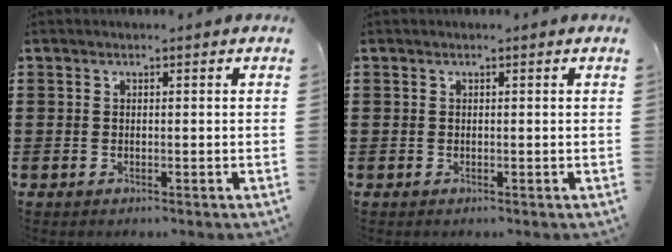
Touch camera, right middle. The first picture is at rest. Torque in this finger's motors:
{"motor_torque": [-0.02, -0.10, -0.01, 0.01]}